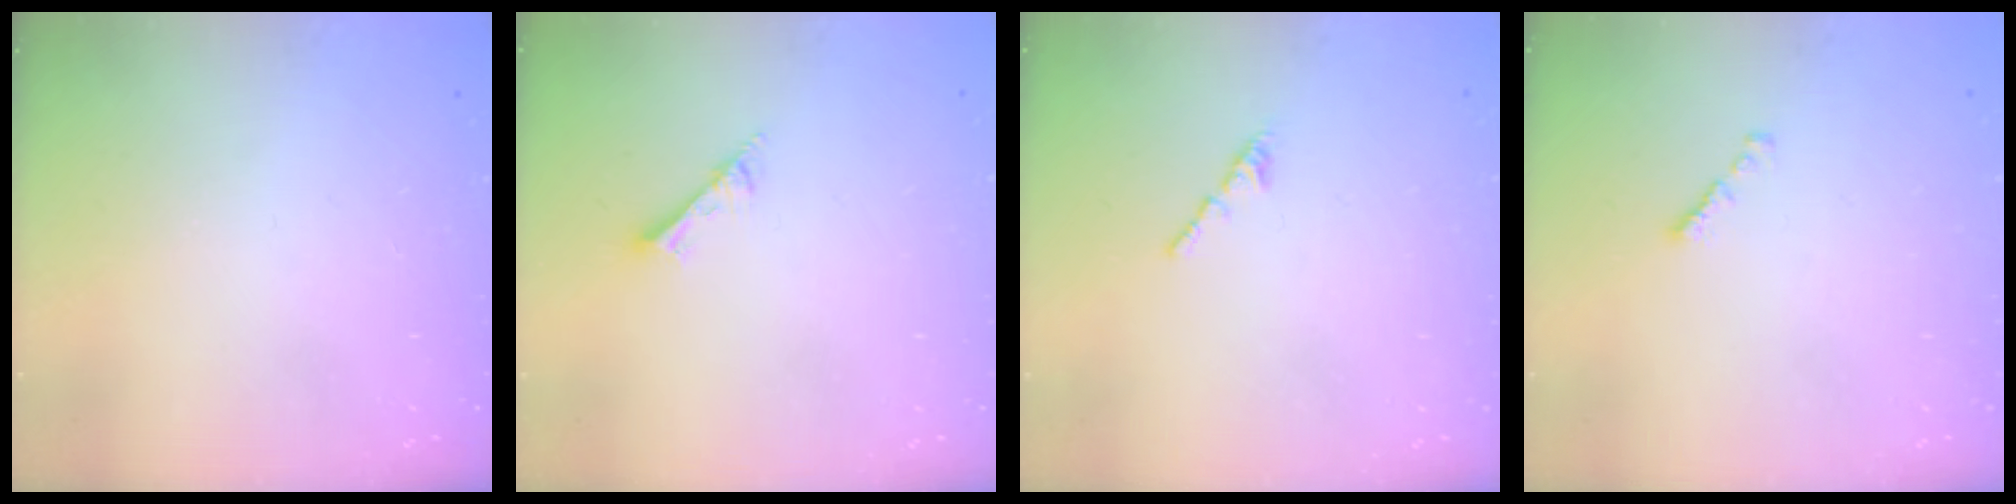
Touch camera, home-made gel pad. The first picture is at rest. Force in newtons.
{"total": 3.1, "press": 3.1, "slide": 0.0}
{"total": 1.3, "press": 1.2, "slide": 0.4}
{"total": 1.3, "press": 1.1, "slide": 0.6}